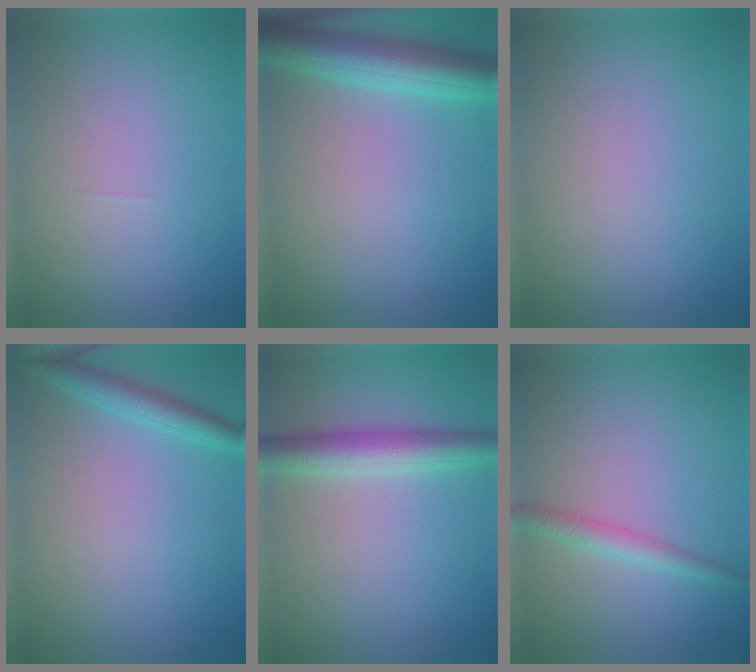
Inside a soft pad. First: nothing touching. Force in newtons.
{"total": 5.7, "press": 5.7, "slide": 0.2}
{"total": 0.0}
{"total": 2.5, "press": 2.5, "slide": 0.1}
{"total": 4.2, "press": 4.2, "slide": 0.1}
{"total": 2.0, "press": 2.0, "slide": 0.0}